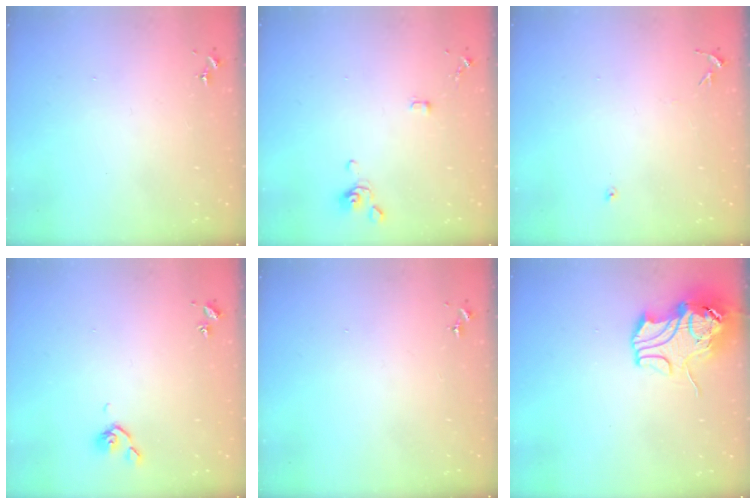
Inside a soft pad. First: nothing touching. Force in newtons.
{"total": 3.3, "press": 3.2, "slide": 0.7}
{"total": 5.7, "press": 5.7, "slide": 0.7}
{"total": 4.9, "press": 4.9, "slide": 0.9}
{"total": 0.0}
{"total": 12.1, "press": 11.9, "slide": 1.8}